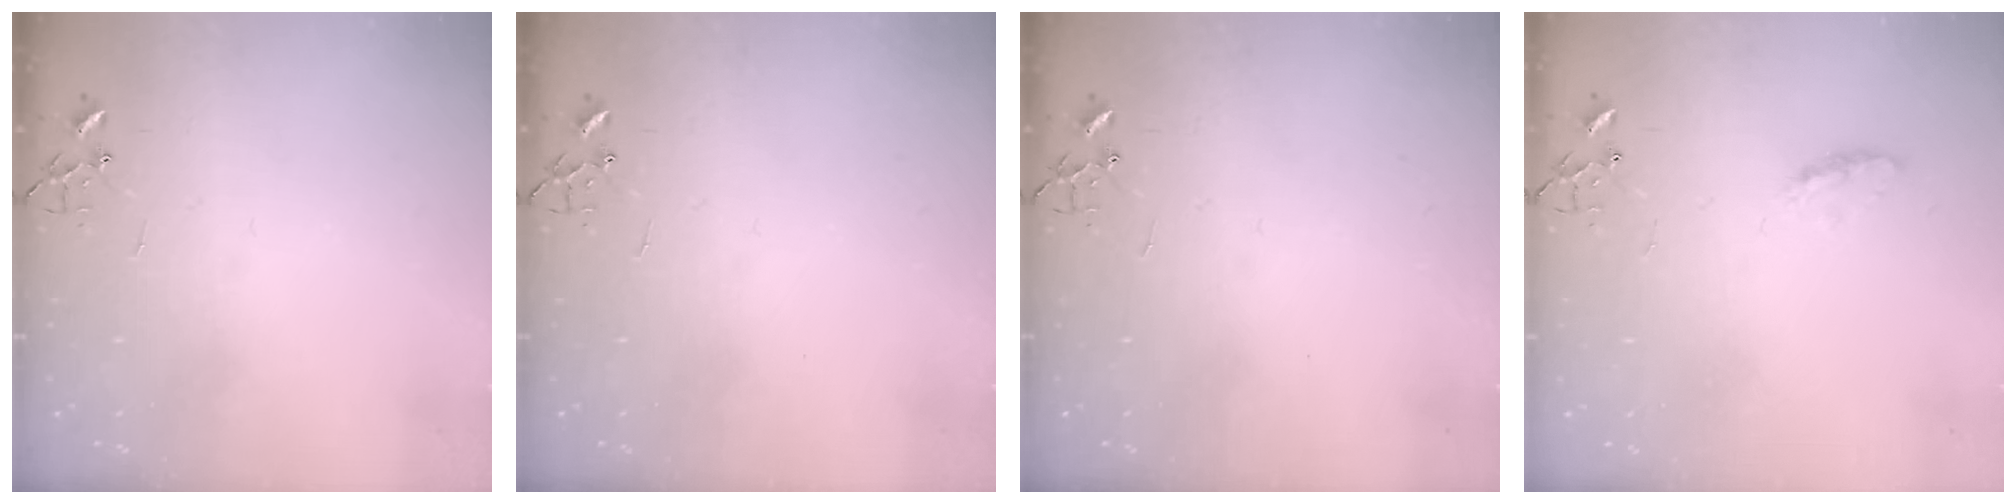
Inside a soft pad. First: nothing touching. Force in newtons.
{"total": 0.0}
{"total": 0.0}
{"total": 5.0, "press": 5.0, "slide": 0.7}